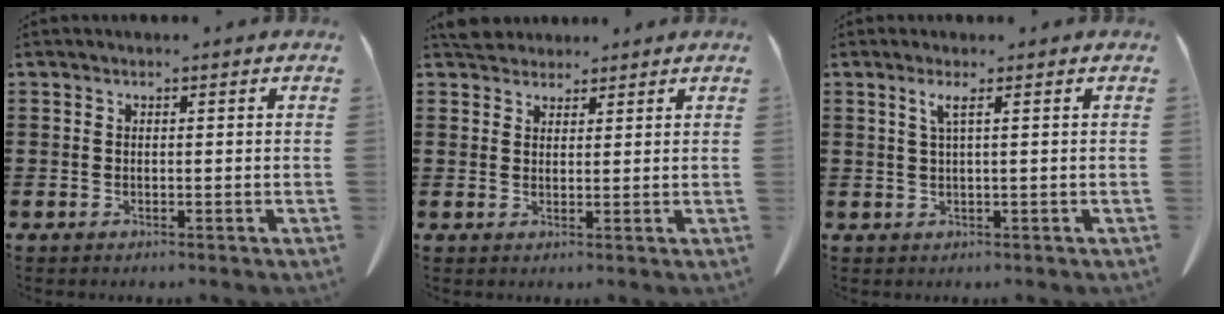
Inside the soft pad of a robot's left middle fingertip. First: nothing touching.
{"total": 3.3, "force": [3.0, 1.2, 0.6], "torque": [-0.012, -0.004, 0.059]}
{"total": 1.9, "force": [0.6, -0.3, 1.8], "torque": [-0.036, -0.004, 0.011]}